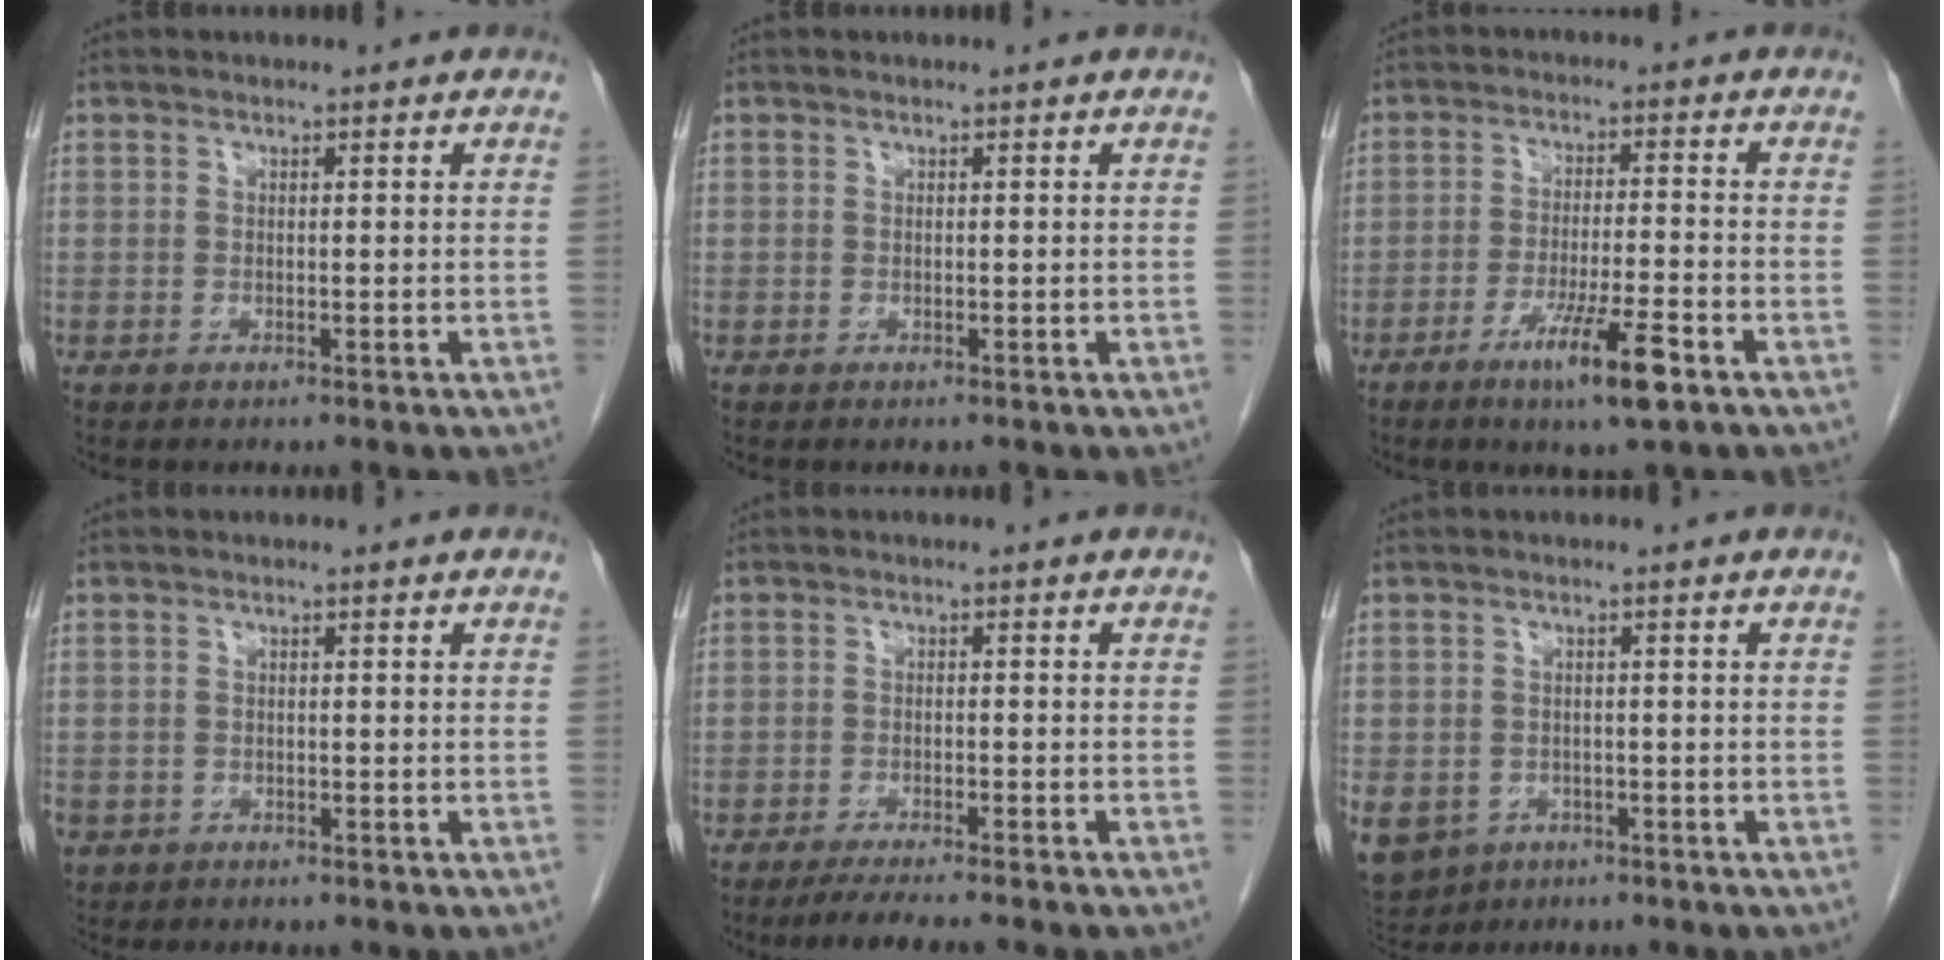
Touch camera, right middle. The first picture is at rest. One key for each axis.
{"total": 0.0}
{"total": 8.3, "fx": -4.7, "fy": 0.1, "fz": 6.8, "tx": -0.122, "ty": -0.016, "tz": -0.079}
{"total": 2.6, "fx": -1.6, "fy": 1.9, "fz": 0.6, "tx": -0.016, "ty": -0.001, "tz": -0.027}
{"total": 6.0, "fx": -5.0, "fy": -0.3, "fz": 3.2, "tx": -0.040, "ty": -0.013, "tz": -0.079}
{"total": 10.7, "fx": -5.3, "fy": 8.5, "fz": 3.9, "tx": -0.119, "ty": -0.005, "tz": -0.072}